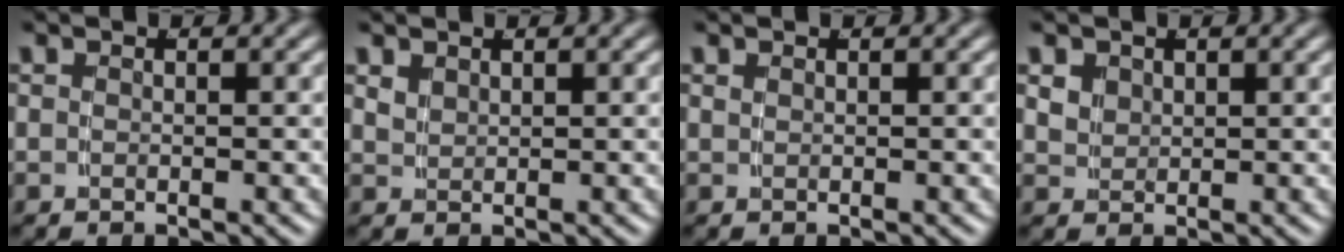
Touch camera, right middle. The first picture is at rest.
{"total": 1.1, "force": [1.0, -0.1, 0.2], "torque": [-0.001, -0.001, 0.031]}
{"total": 0.6, "force": [0.3, -0.6, 0.0], "torque": [0.005, -0.002, 0.011]}
{"total": 1.5, "force": [1.0, 1.0, 0.6], "torque": [-0.016, -0.010, 0.032]}